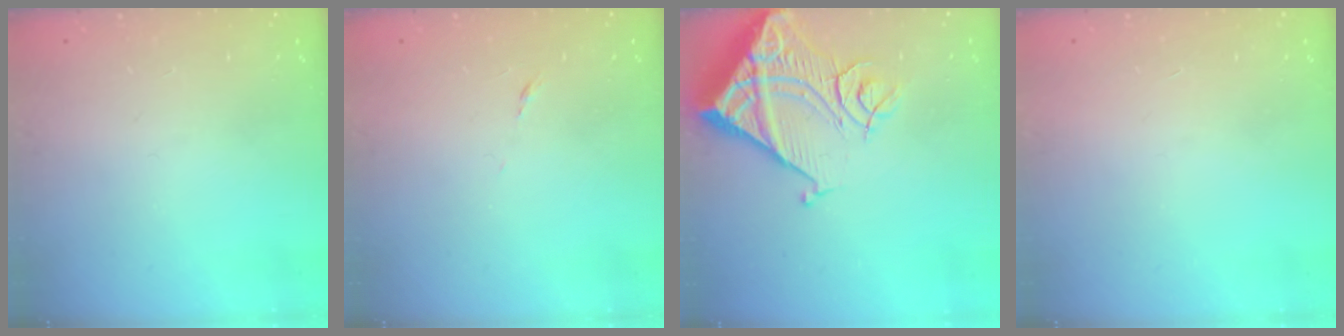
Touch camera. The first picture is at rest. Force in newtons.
{"total": 3.8, "press": 3.7, "slide": 0.9}
{"total": 14.6, "press": 14.5, "slide": 2.0}
{"total": 1.6, "press": 1.6, "slide": 0.1}